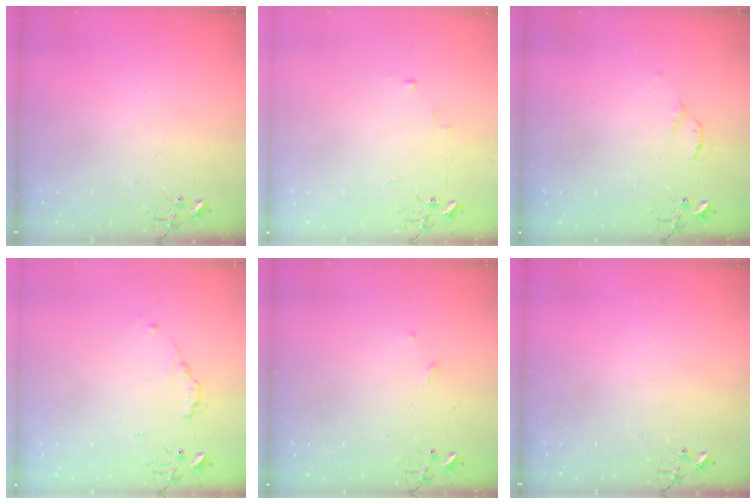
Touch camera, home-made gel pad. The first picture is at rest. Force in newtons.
{"total": 3.7, "press": 3.6, "slide": 0.4}
{"total": 4.7, "press": 4.7, "slide": 0.6}
{"total": 3.7, "press": 3.7, "slide": 0.5}
{"total": 3.7, "press": 3.6, "slide": 0.4}
{"total": 0.0}